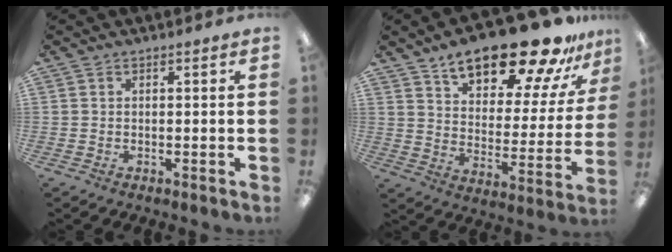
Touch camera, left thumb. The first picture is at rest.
{"total": 22.5, "force": [16.9, 7.8, 12.7], "torque": [-0.194, -0.109, 0.281]}